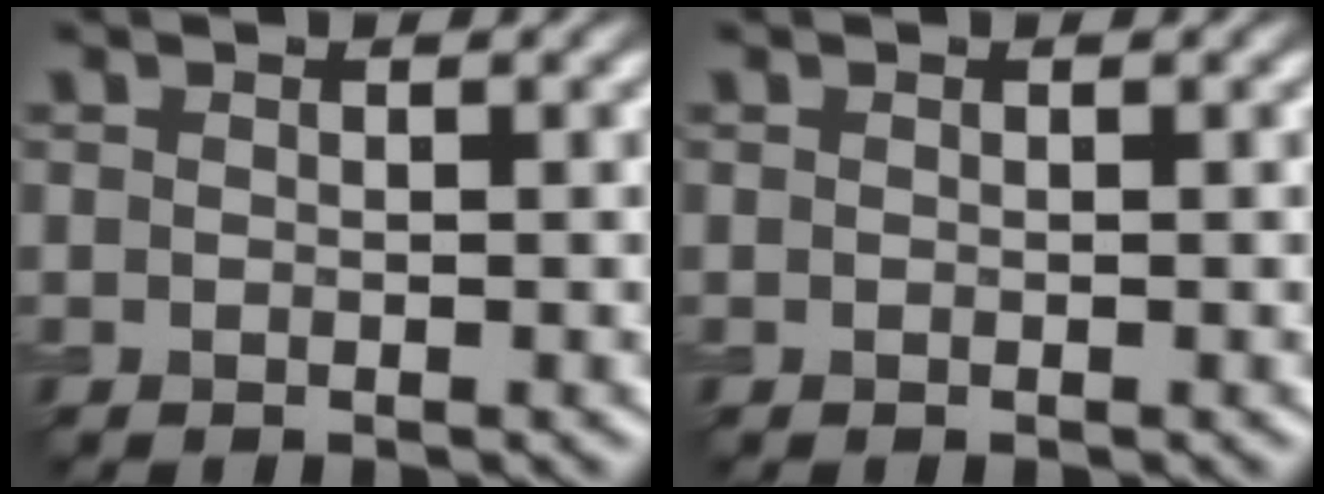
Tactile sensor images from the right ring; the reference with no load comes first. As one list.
[{"total": 0.0}]